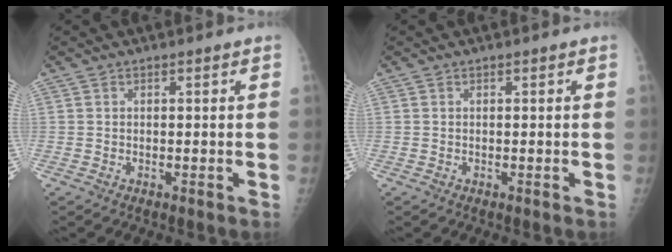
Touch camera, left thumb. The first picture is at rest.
{"total": 0.0}